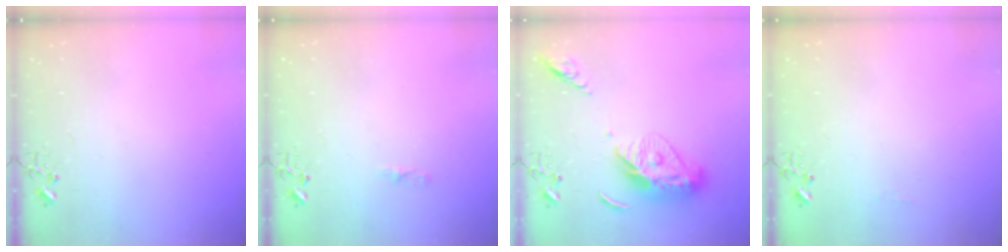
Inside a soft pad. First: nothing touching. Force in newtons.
{"total": 3.4, "press": 3.4, "slide": 0.5}
{"total": 12.7, "press": 12.7, "slide": 0.9}
{"total": 4.6, "press": 4.6, "slide": 0.7}